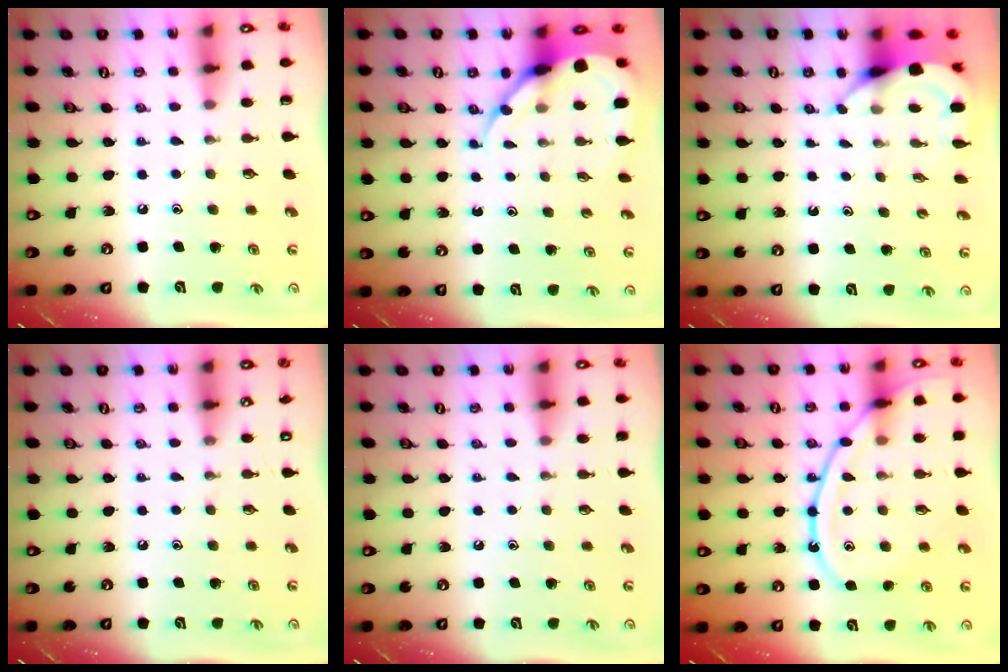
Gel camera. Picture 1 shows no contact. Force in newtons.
{"total": 8.9, "press": 8.8, "slide": 1.0}
{"total": 4.4, "press": 4.4, "slide": 0.5}
{"total": 0.0}
{"total": 0.0}
{"total": 14.0, "press": 13.9, "slide": 1.6}